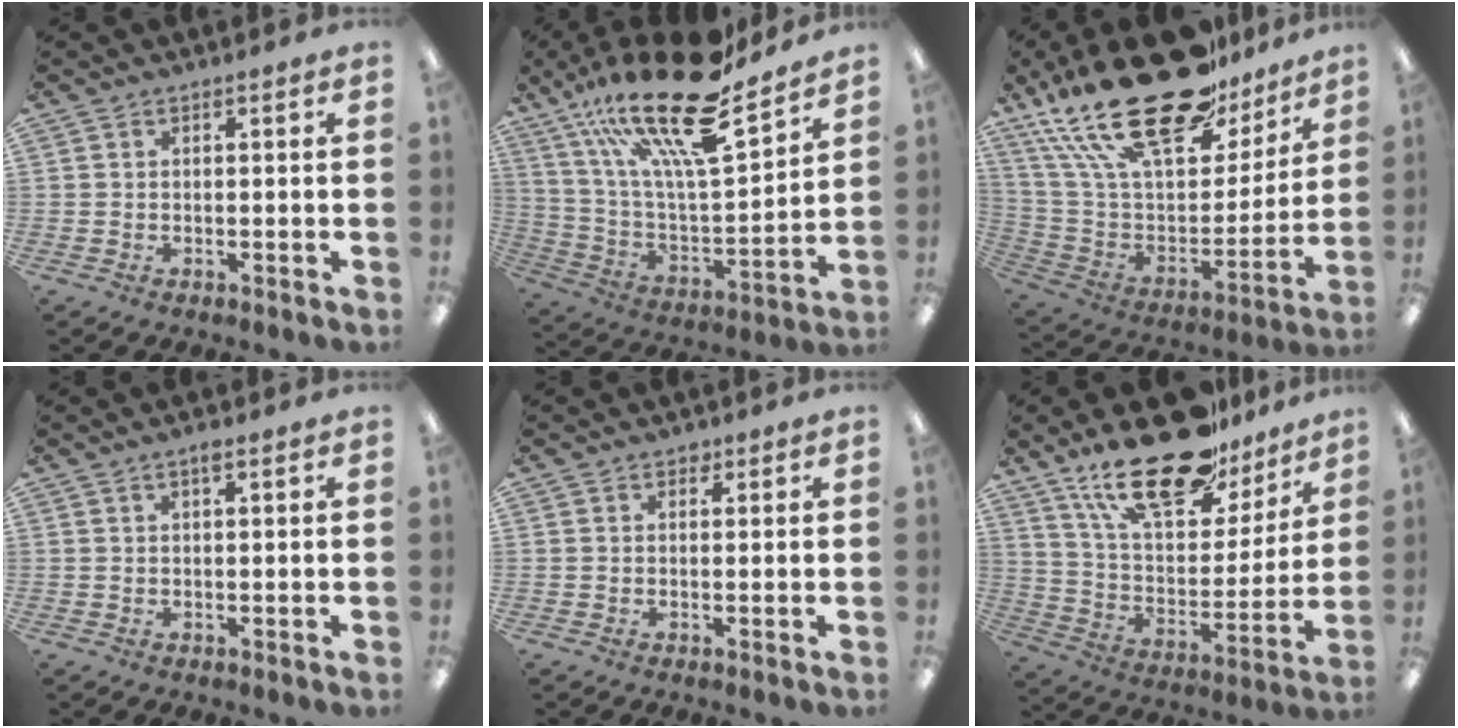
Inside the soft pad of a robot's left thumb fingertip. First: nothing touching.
{"total": 26.3, "force": [19.0, 7.6, 16.5], "torque": [-0.294, -0.118, 0.320]}
{"total": 30.4, "force": [20.2, 12.7, 19.0], "torque": [-0.359, -0.127, 0.348]}
{"total": 1.6, "force": [1.1, 0.3, 1.1], "torque": [-0.015, -0.001, 0.017]}
{"total": 1.5, "force": [1.0, 0.9, 0.5], "torque": [-0.004, -0.001, 0.017]}
{"total": 24.4, "force": [17.2, 10.5, 13.6], "torque": [-0.223, -0.100, 0.301]}